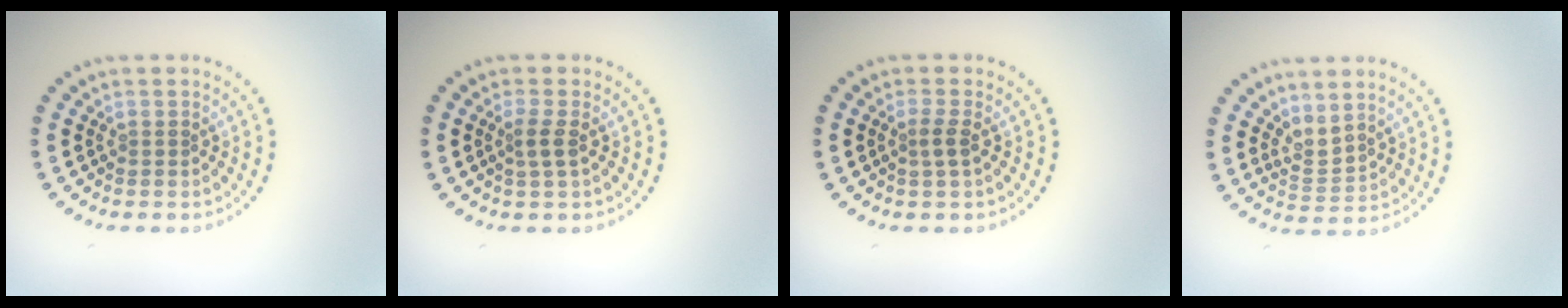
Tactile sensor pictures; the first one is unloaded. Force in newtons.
{"total": 1.5, "press": 1.3, "slide": 0.8}
{"total": 1.2, "press": 1.0, "slide": 0.8}
{"total": 2.2, "press": 1.4, "slide": 1.7}